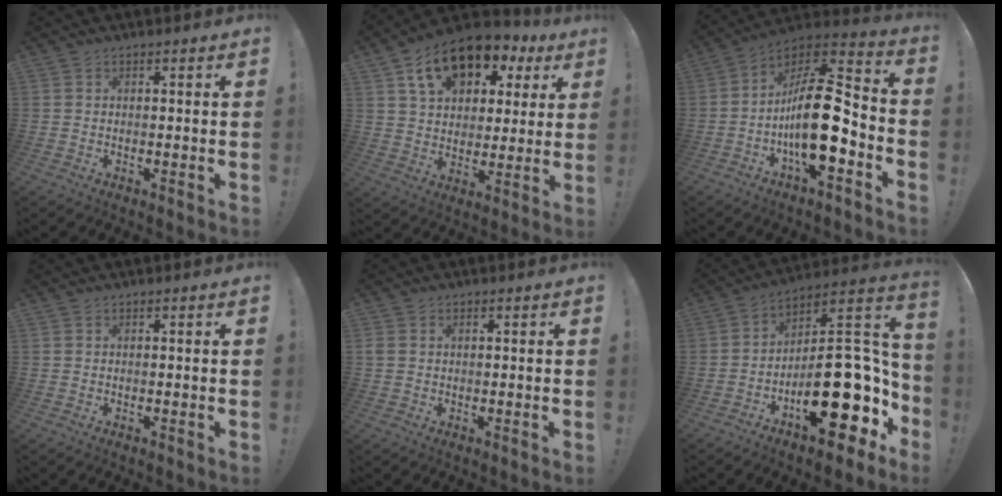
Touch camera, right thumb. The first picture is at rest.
{"total": 16.4, "force": [9.0, 10.3, 9.0], "torque": [-0.133, -0.046, 0.161]}
{"total": 20.4, "force": [-4.2, 7.4, 18.5], "torque": [-0.333, 0.021, -0.069]}
{"total": 0.0}
{"total": 1.1, "force": [0.4, 0.9, 0.5], "torque": [-0.012, 0.003, 0.008]}
{"total": 25.5, "force": [-7.9, 11.9, 21.2], "torque": [-0.292, 0.055, -0.104]}